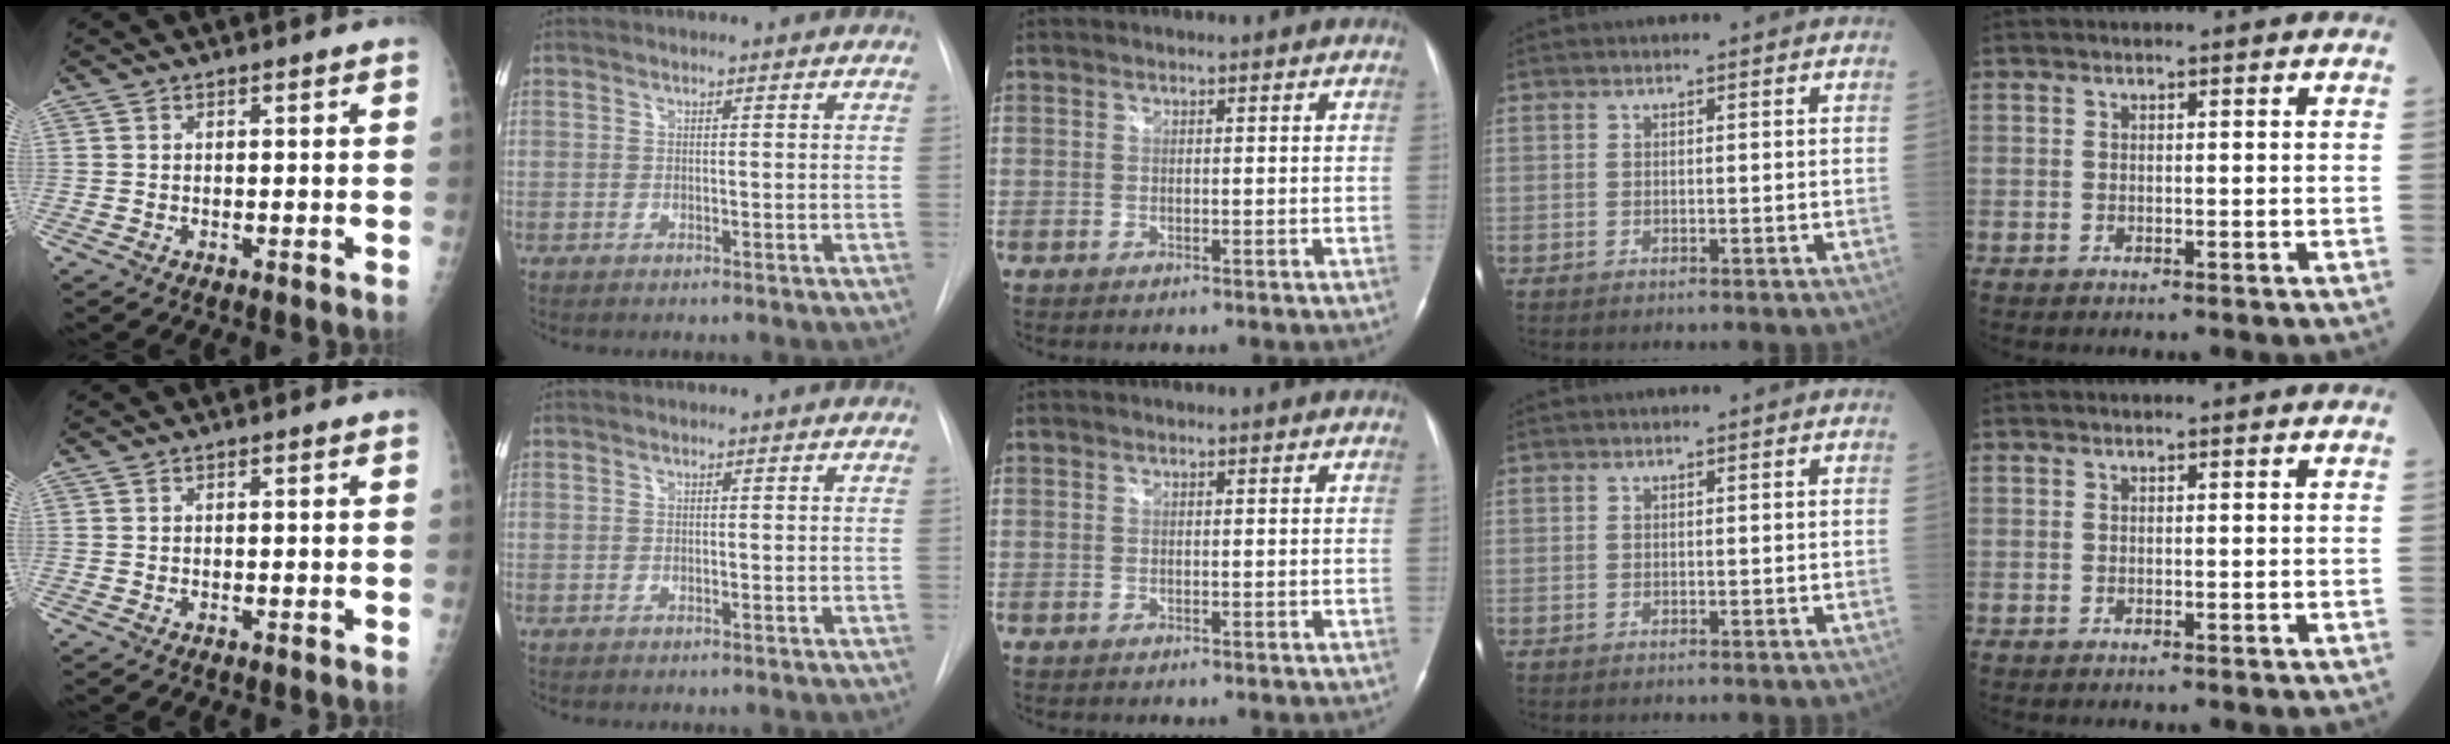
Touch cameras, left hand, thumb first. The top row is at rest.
{}